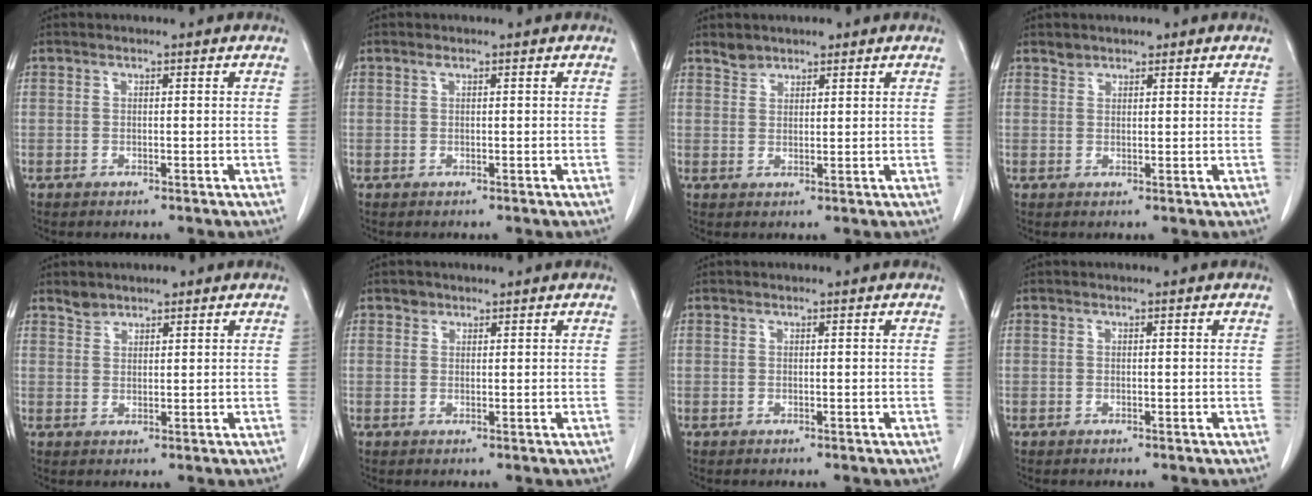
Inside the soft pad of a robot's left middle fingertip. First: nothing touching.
{"total": 0.6, "force": [0.4, 0.2, 0.4], "torque": [-0.010, 0.004, 0.007]}
{"total": 2.2, "force": [1.9, 1.1, 0.2], "torque": [-0.001, 0.005, 0.031]}
{"total": 1.4, "force": [1.1, 0.8, 0.1], "torque": [0.003, 0.000, 0.016]}
{"total": 2.2, "force": [1.9, 1.0, 0.5], "torque": [-0.007, 0.005, 0.033]}
{"total": 1.1, "force": [0.8, 0.7, 0.0], "torque": [0.005, -0.001, 0.009]}
{"total": 0.0}
{"total": 0.0}